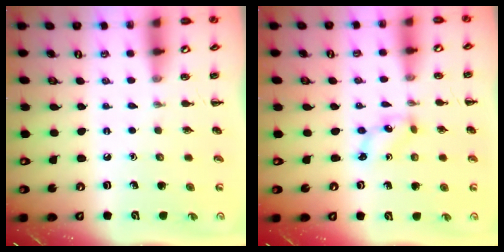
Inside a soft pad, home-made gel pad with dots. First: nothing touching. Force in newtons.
{"total": 1.6, "press": 1.5, "slide": 0.3}